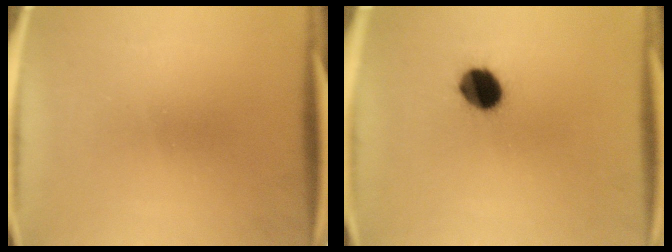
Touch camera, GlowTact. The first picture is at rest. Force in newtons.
{"total": 8.7}